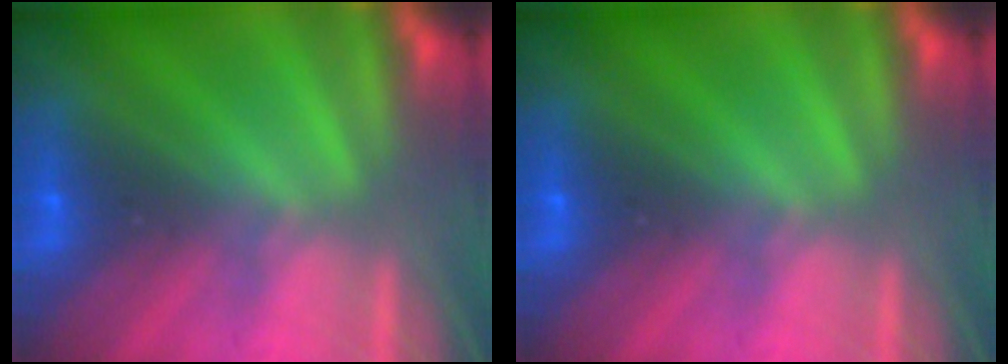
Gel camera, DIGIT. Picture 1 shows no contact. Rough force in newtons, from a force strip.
{"total": 0.0}